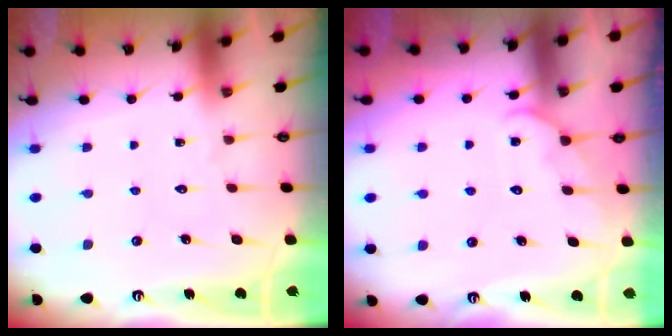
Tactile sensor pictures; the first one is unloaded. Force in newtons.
{"total": 6.6, "press": 6.6, "slide": 0.6}